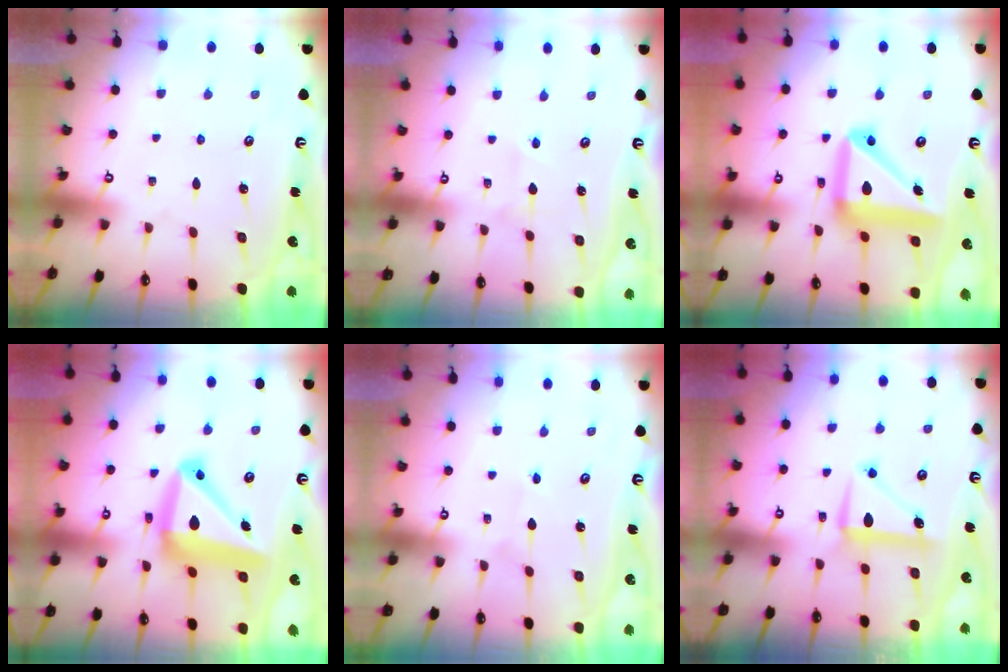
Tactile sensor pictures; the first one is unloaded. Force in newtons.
{"total": 2.7, "press": 2.5, "slide": 0.9}
{"total": 16.7, "press": 16.6, "slide": 2.1}
{"total": 16.7, "press": 16.5, "slide": 2.5}
{"total": 1.5, "press": 1.4, "slide": 0.1}
{"total": 7.7, "press": 7.6, "slide": 0.9}